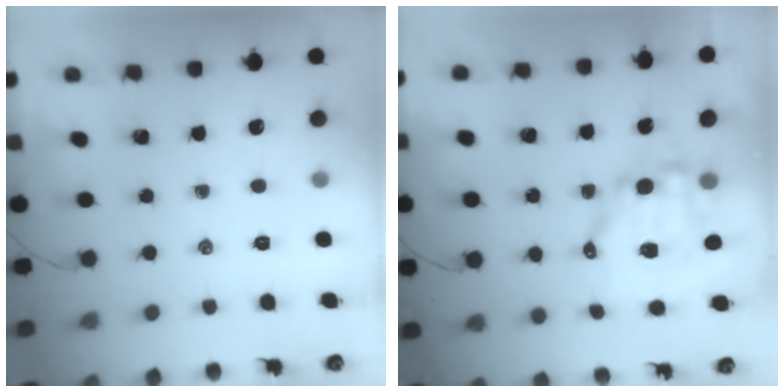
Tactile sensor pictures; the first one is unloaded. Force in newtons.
{"total": 10.3, "press": 10.1, "slide": 2.3}